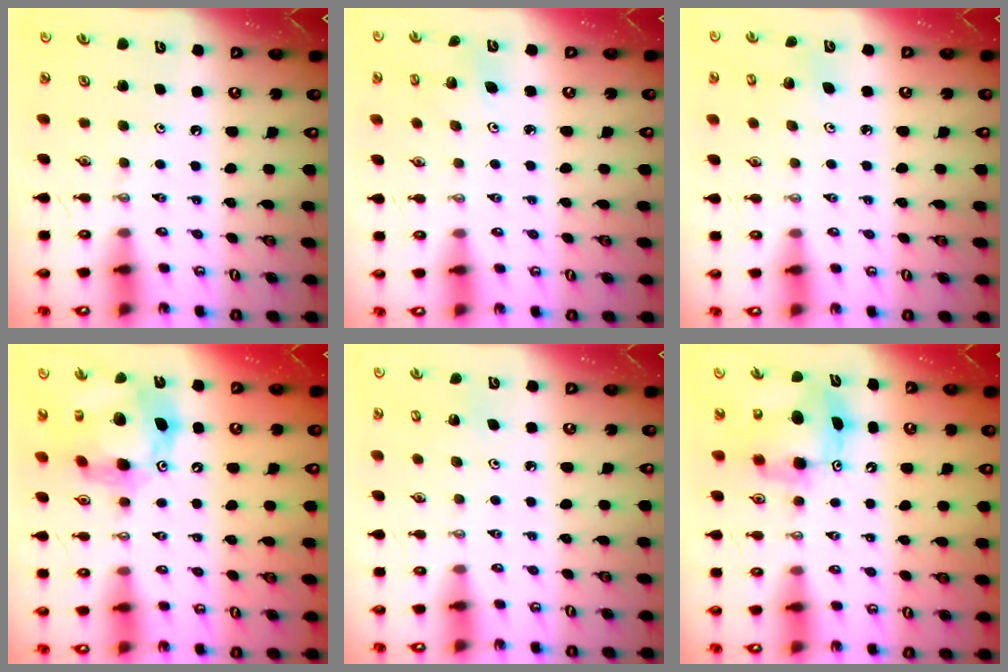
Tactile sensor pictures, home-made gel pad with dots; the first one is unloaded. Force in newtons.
{"total": 2.7, "press": 2.7, "slide": 0.2}
{"total": 3.8, "press": 3.7, "slide": 0.4}
{"total": 17.1, "press": 17.0, "slide": 1.7}
{"total": 2.5, "press": 2.5, "slide": 0.2}
{"total": 9.4, "press": 9.4, "slide": 0.8}